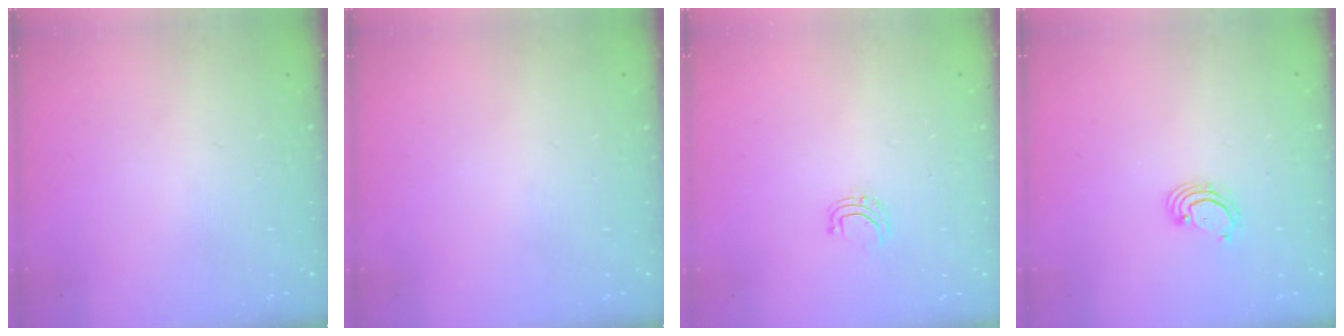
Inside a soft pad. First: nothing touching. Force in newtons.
{"total": 0.0}
{"total": 4.2, "press": 4.2, "slide": 0.2}
{"total": 2.6, "press": 2.6, "slide": 0.3}